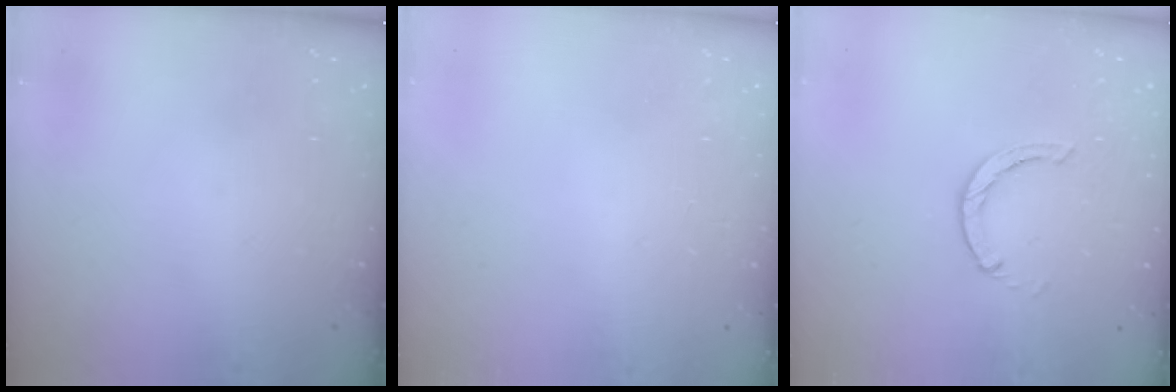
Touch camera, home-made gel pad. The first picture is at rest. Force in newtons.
{"total": 2.6, "press": 2.6, "slide": 0.2}
{"total": 1.0, "press": 0.9, "slide": 0.3}